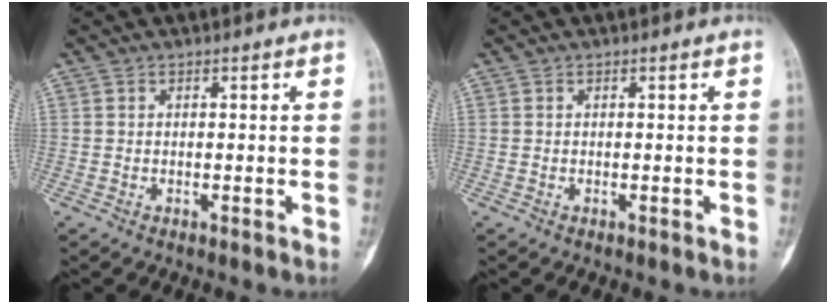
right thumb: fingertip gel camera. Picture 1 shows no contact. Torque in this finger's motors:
{"motor_torque": [0.41, 0.41, 0.00, -0.02, 0.01]}